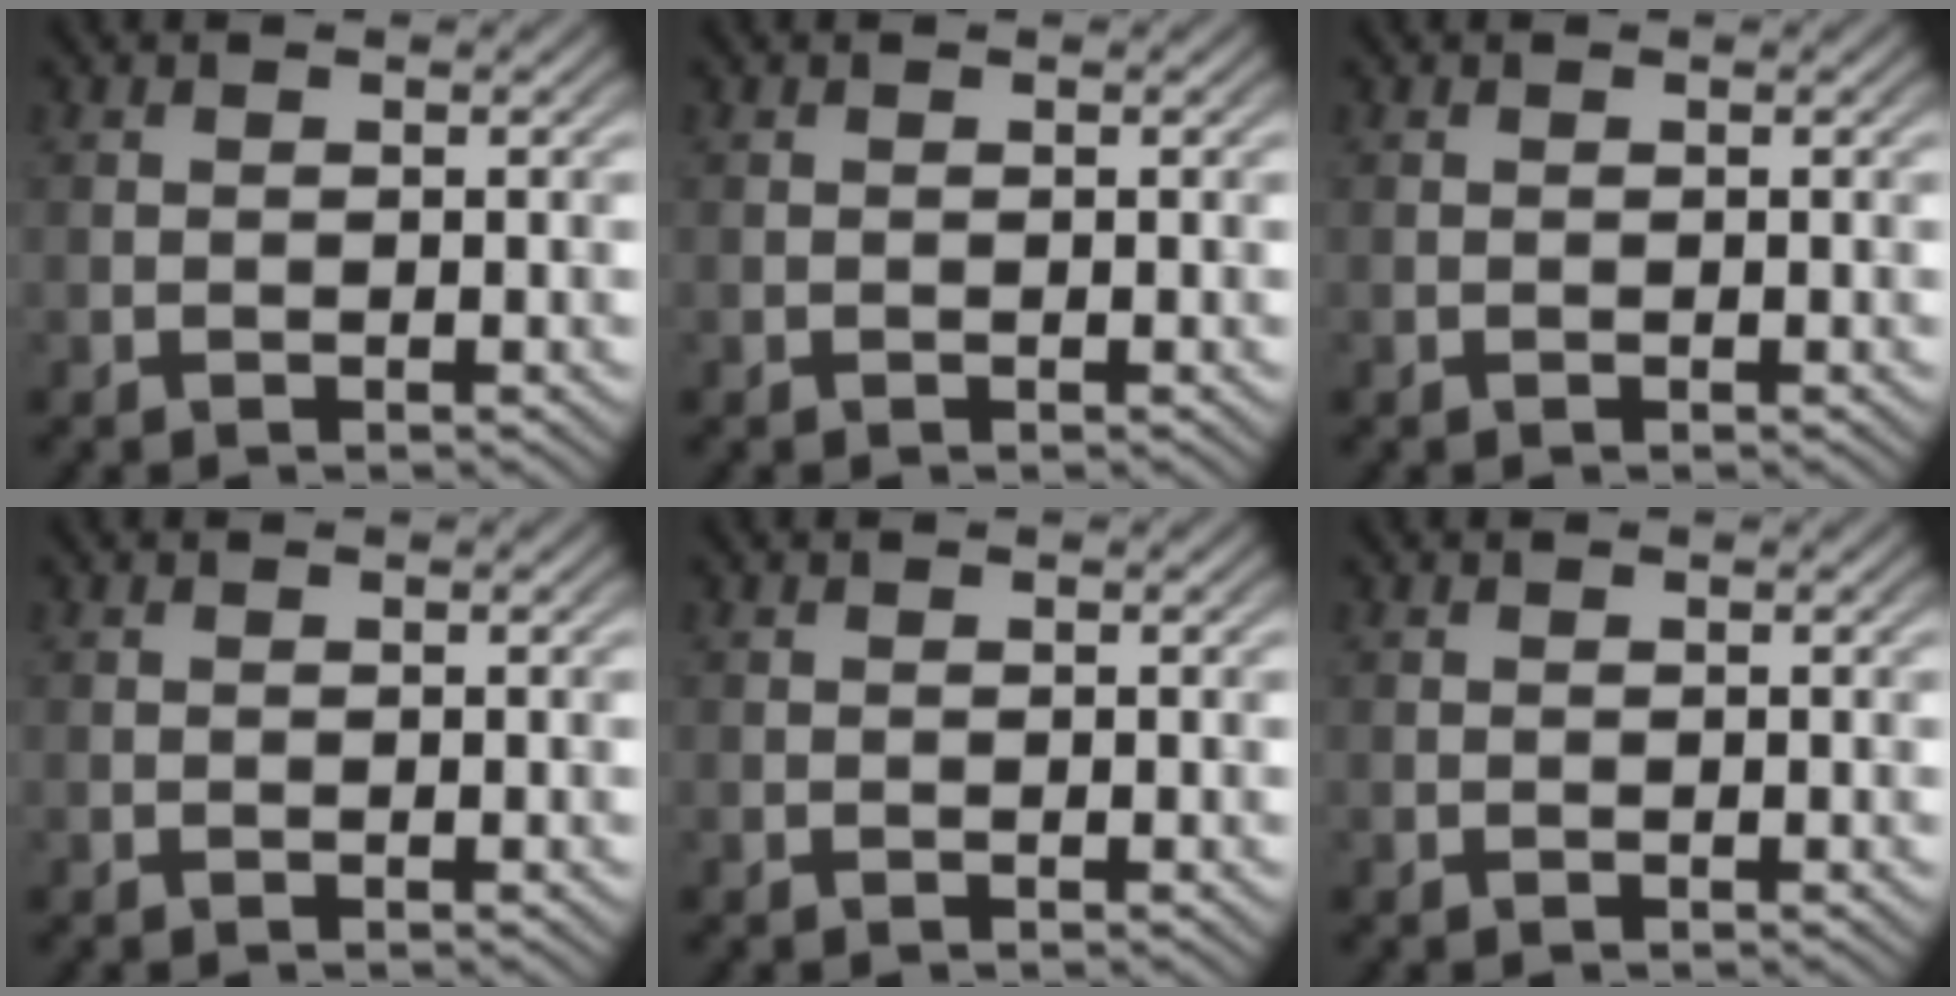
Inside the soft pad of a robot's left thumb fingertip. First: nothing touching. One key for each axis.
{"total": 0.0}
{"total": 0.0}
{"total": 0.0}
{"total": 0.0}
{"total": 0.0}